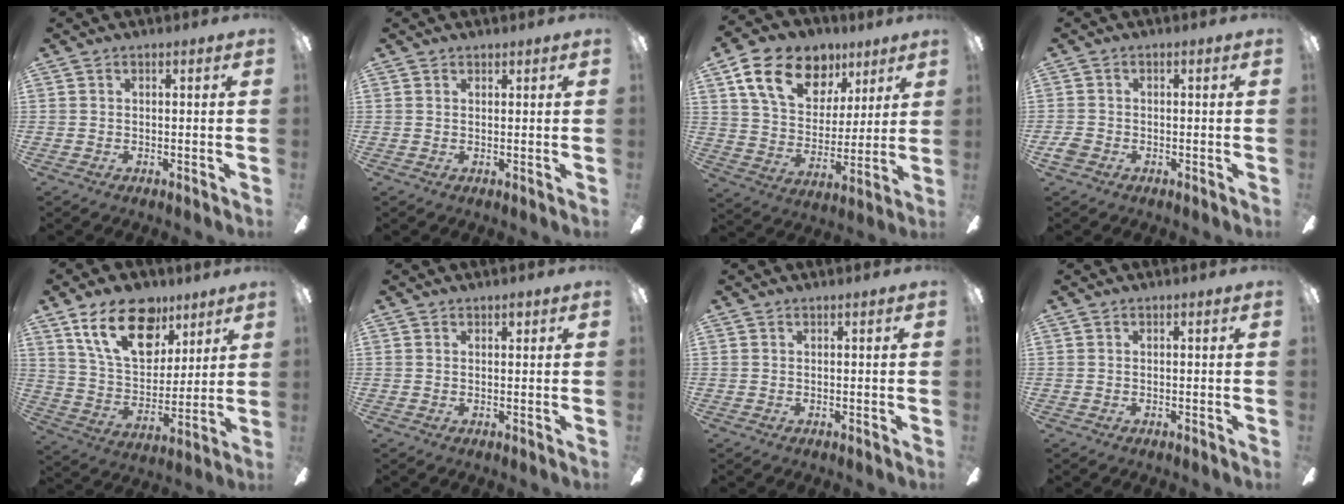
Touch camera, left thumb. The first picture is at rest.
{"total": 0.9, "force": [0.7, 0.5, 0.1], "torque": [-0.002, 0.001, 0.013]}
{"total": 17.8, "force": [9.8, 11.6, 9.2], "torque": [-0.157, -0.032, 0.181]}
{"total": 2.6, "force": [-1.3, 1.8, 1.3], "torque": [-0.026, 0.006, -0.026]}
{"total": 20.0, "force": [11.2, 11.6, 11.7], "torque": [-0.187, -0.039, 0.199]}
{"total": 1.4, "force": [0.9, 0.9, 0.7], "torque": [-0.006, -0.001, 0.014]}
{"total": 0.0}
{"total": 0.0}